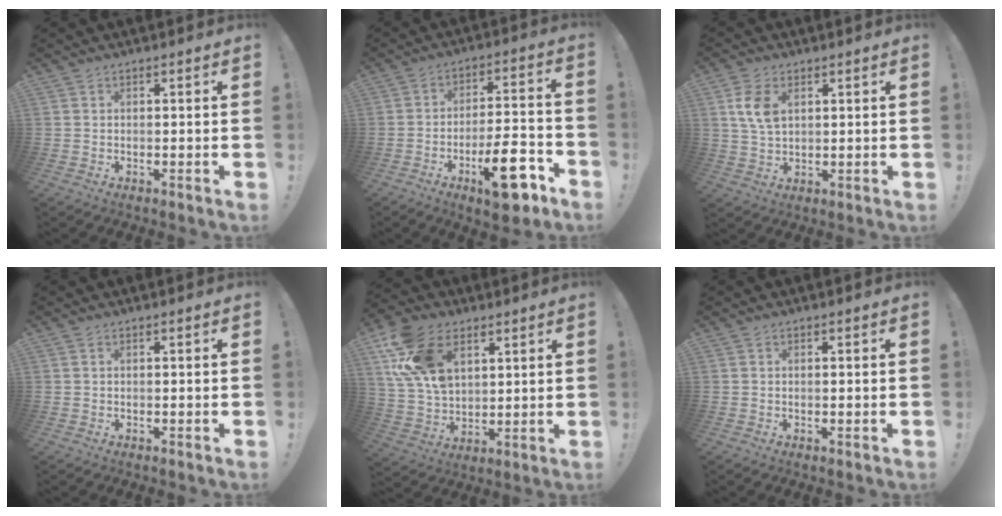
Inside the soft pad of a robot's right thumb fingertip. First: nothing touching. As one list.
[{"total": 16.5, "force": [-8.5, 5.6, 13.0], "torque": [-0.189, 0.057, -0.127]}, {"total": 8.0, "force": [2.9, 5.1, 5.4], "torque": [-0.101, -0.006, 0.051]}, {"total": 0.0}, {"total": 18.8, "force": [8.3, 12.3, 11.5], "torque": [-0.236, -0.031, 0.157]}, {"total": 0.6, "force": [0.1, -0.2, 0.5], "torque": [-0.004, -0.002, 0.000]}]